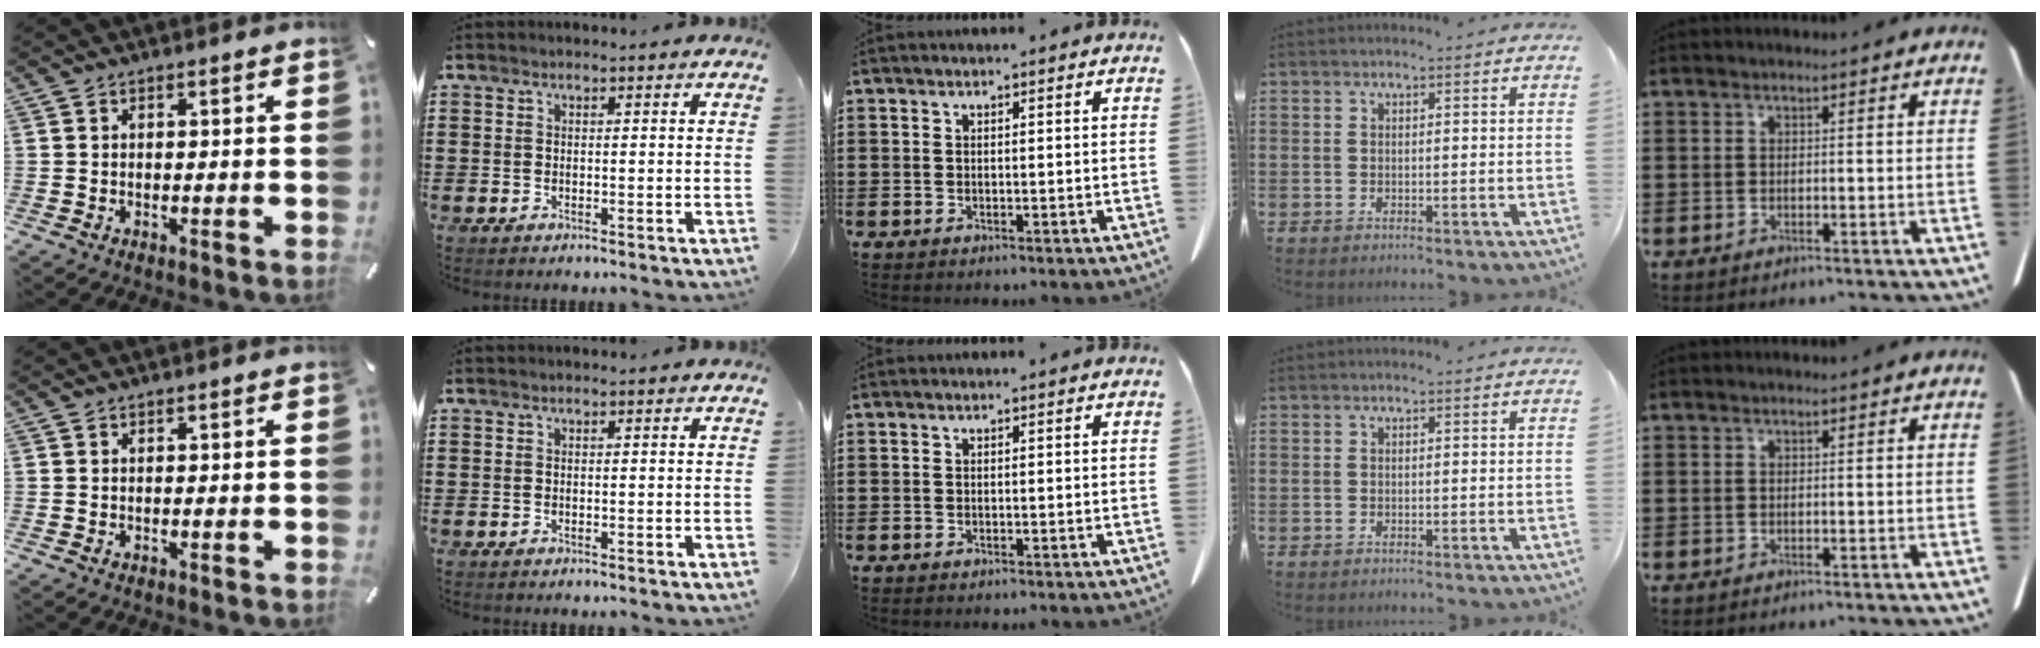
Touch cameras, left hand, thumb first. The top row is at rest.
{}